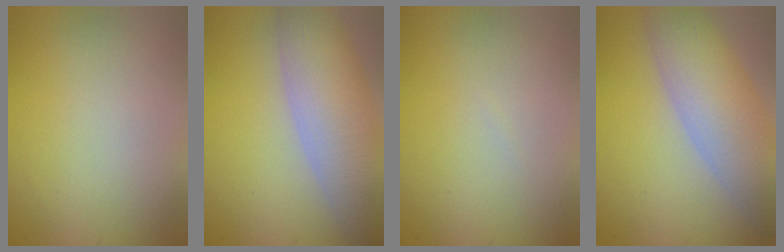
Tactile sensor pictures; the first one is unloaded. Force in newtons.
{"total": 8.8, "press": 8.8, "slide": 0.8}
{"total": 0.0}
{"total": 8.2, "press": 8.2, "slide": 0.4}